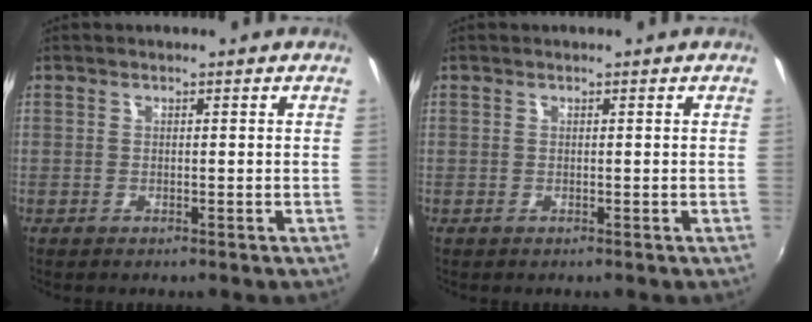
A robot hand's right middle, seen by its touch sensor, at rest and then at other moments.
{"total": 0.0}